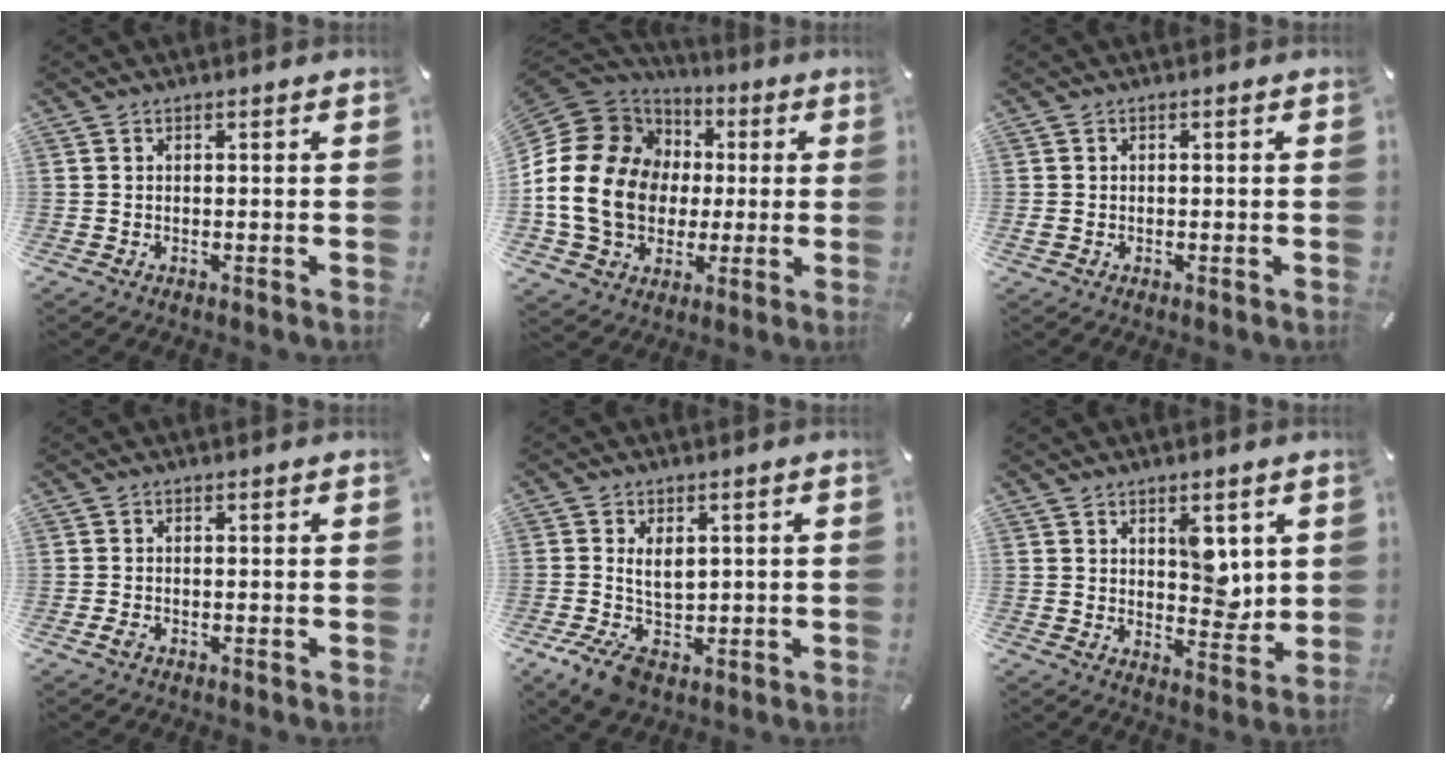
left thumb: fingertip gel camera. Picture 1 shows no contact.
{"total": 21.2, "force": [-1.2, 17.7, 11.6], "torque": [-0.246, 0.008, -0.017]}
{"total": 0.8, "force": [-0.2, 0.7, 0.3], "torque": [-0.006, 0.005, -0.005]}
{"total": 0.9, "force": [-0.5, 0.6, 0.4], "torque": [-0.007, 0.000, -0.010]}
{"total": 8.6, "force": [0.0, 6.2, 6.0], "torque": [-0.094, -0.002, 0.000]}
{"total": 7.4, "force": [2.9, 4.9, 4.7], "torque": [-0.038, -0.016, 0.045]}